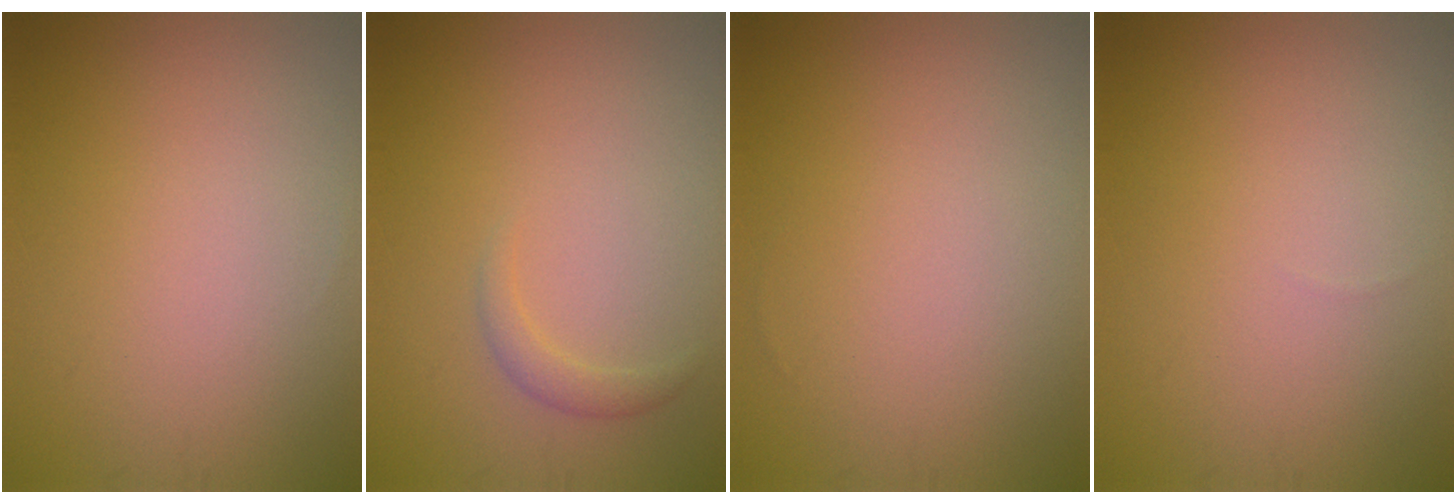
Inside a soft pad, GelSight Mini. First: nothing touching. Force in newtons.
{"total": 1.2, "press": 1.2, "slide": 0.2}
{"total": 0.0}
{"total": 0.0}